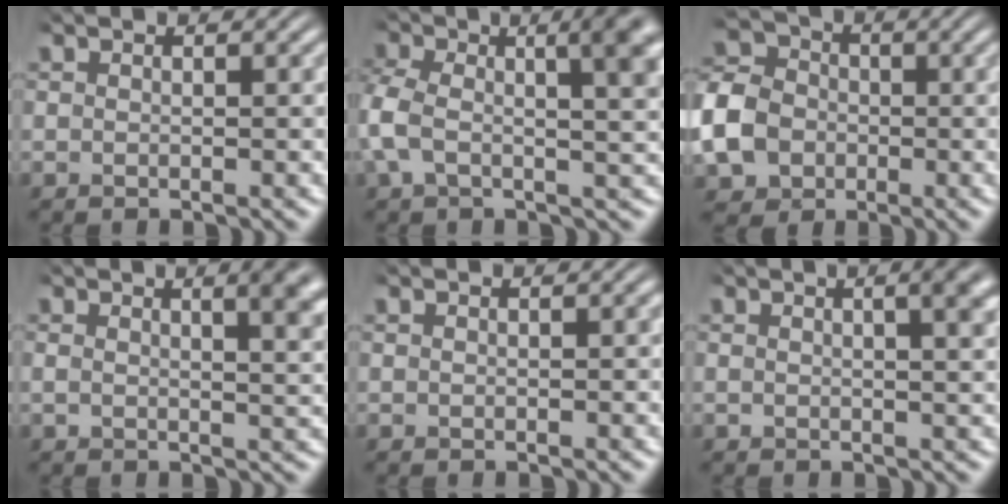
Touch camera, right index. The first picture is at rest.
{"total": 8.5, "force": [1.2, 4.1, 7.3], "torque": [-0.115, 0.003, 0.017]}
{"total": 7.7, "force": [-1.0, 6.8, 3.4], "torque": [-0.087, -0.027, -0.011]}
{"total": 4.3, "force": [1.8, 1.0, 3.8], "torque": [-0.036, 0.008, 0.026]}
{"total": 0.0}
{"total": 3.9, "force": [1.4, 1.1, 3.5], "torque": [-0.026, 0.019, 0.013]}